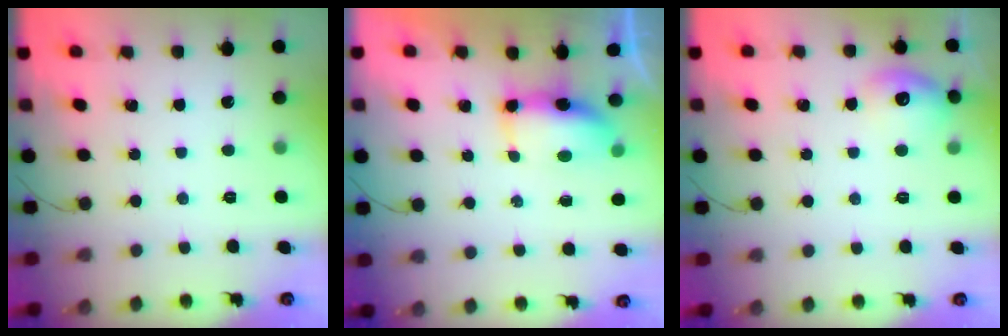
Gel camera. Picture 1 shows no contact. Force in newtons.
{"total": 7.2, "press": 7.0, "slide": 1.8}
{"total": 10.3, "press": 10.2, "slide": 1.3}